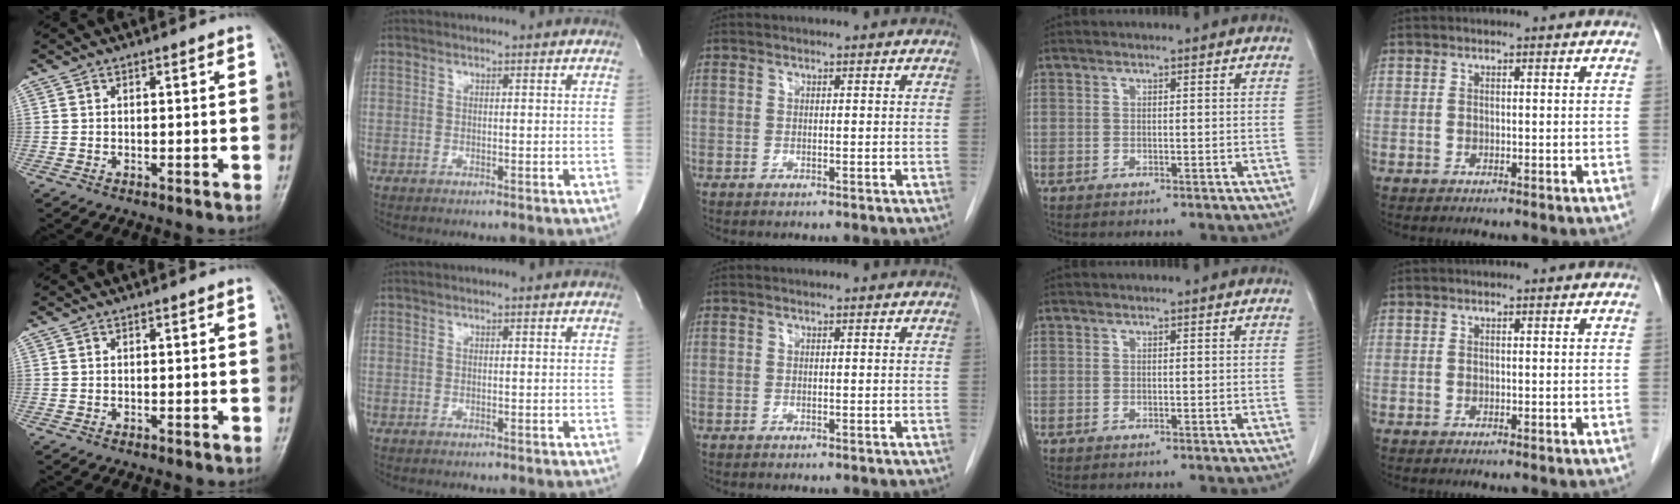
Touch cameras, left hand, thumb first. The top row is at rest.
{}